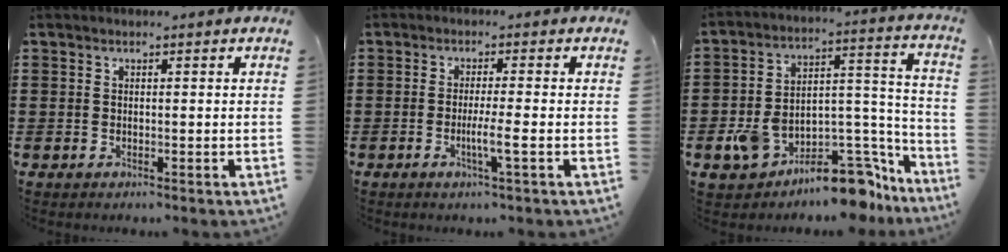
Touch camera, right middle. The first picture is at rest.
{"total": 3.7, "force": [-1.3, -0.1, 3.4], "torque": [-0.061, -0.008, -0.025]}
{"total": 10.7, "force": [-8.8, 3.6, 5.0], "torque": [-0.089, 0.030, -0.167]}